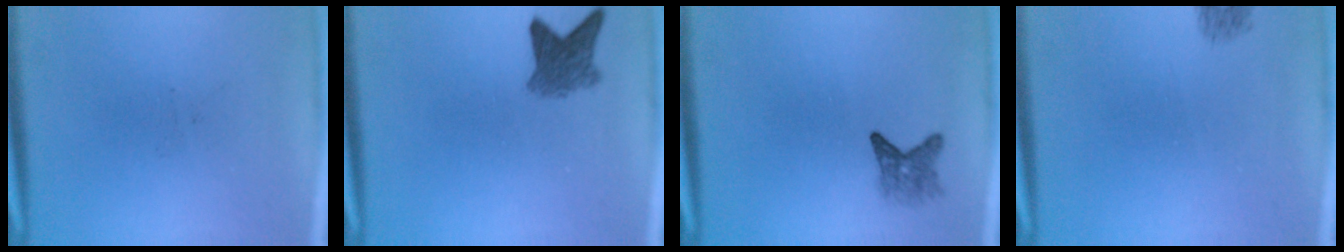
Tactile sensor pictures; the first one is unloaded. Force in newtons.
{"total": 4.1}
{"total": 2.4}
{"total": 1.0}